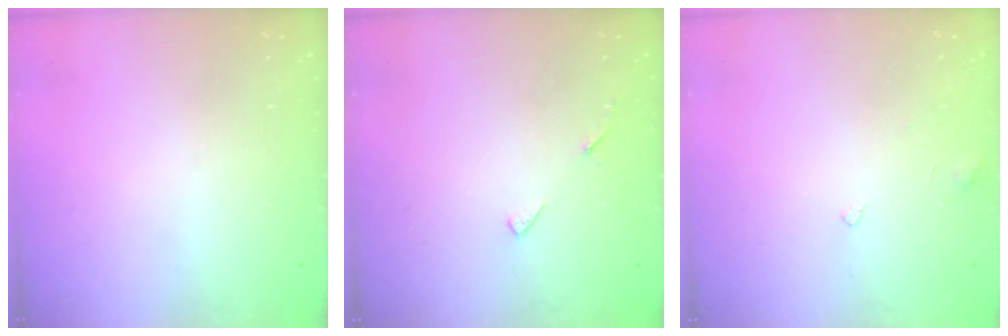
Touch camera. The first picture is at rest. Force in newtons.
{"total": 6.1, "press": 6.0, "slide": 0.7}
{"total": 3.3, "press": 3.3, "slide": 0.2}